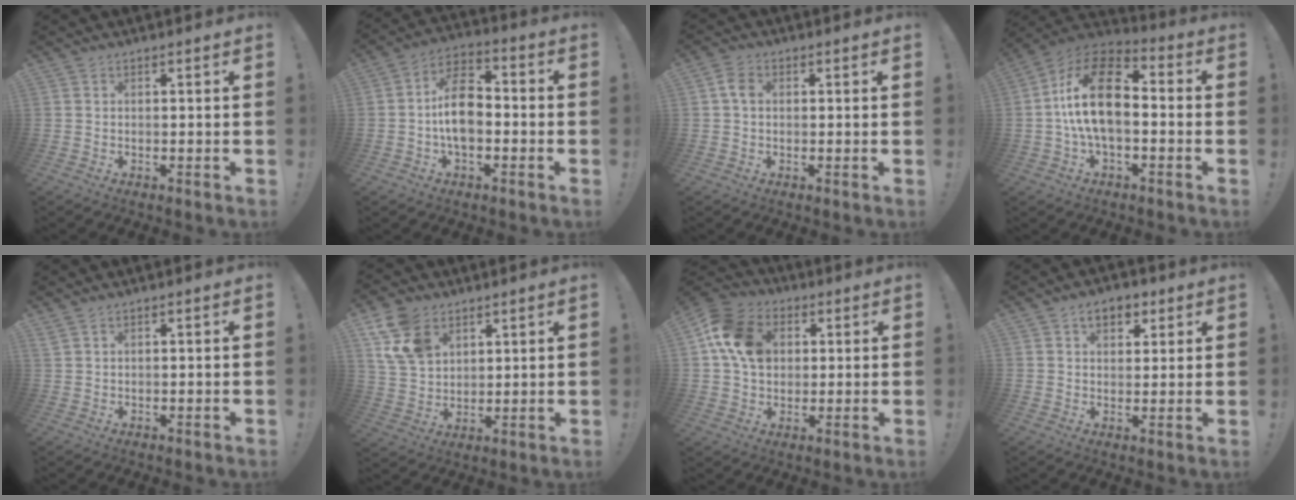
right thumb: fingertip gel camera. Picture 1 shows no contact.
{"total": 12.7, "force": [-1.6, 8.1, 9.6], "torque": [-0.163, 0.013, -0.031]}
{"total": 3.9, "force": [0.6, 2.8, 2.6], "torque": [-0.044, 0.007, 0.013]}
{"total": 18.5, "force": [0.7, 10.6, 15.2], "torque": [-0.272, 0.019, 0.015]}
{"total": 1.4, "force": [1.0, 0.6, 0.8], "torque": [-0.015, 0.002, 0.019]}
{"total": 12.8, "force": [6.5, 9.0, 6.4], "torque": [-0.116, -0.026, 0.132]}
{"total": 14.6, "force": [3.7, 11.4, 8.4], "torque": [-0.134, 0.004, 0.078]}
{"total": 7.1, "force": [3.5, 4.8, 3.8], "torque": [-0.052, -0.004, 0.064]}